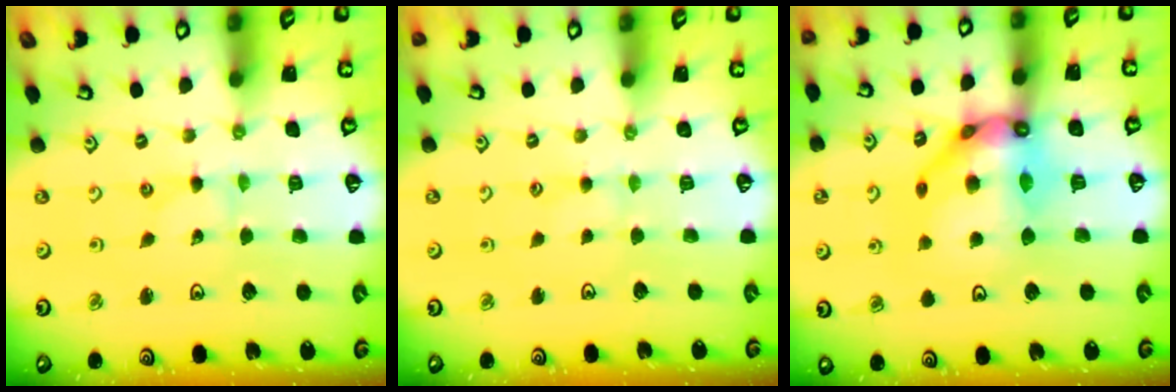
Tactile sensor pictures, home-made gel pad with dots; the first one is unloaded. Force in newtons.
{"total": 2.8, "press": 2.7, "slide": 0.4}
{"total": 14.5, "press": 14.4, "slide": 1.3}